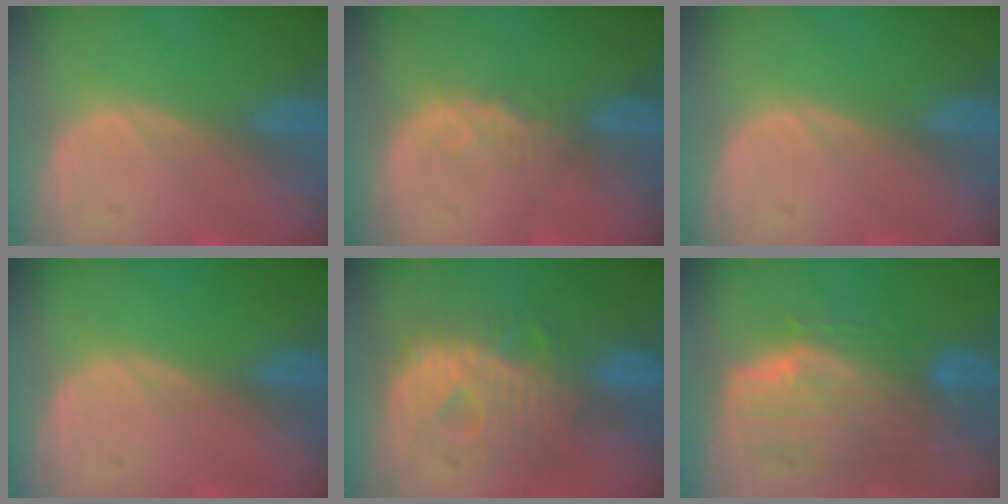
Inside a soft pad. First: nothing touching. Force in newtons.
{"total": 1.9, "press": 1.9, "slide": 0.3}
{"total": 0.0}
{"total": 0.0}
{"total": 9.3, "press": 9.3, "slide": 0.3}
{"total": 9.9, "press": 8.8, "slide": 4.5}